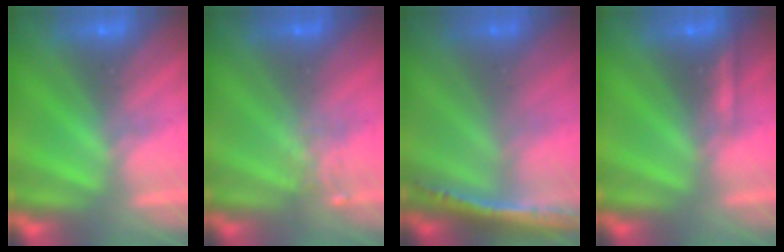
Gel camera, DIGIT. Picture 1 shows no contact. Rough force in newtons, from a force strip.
{"total": 2.2}
{"total": 1.3}
{"total": 2.2}